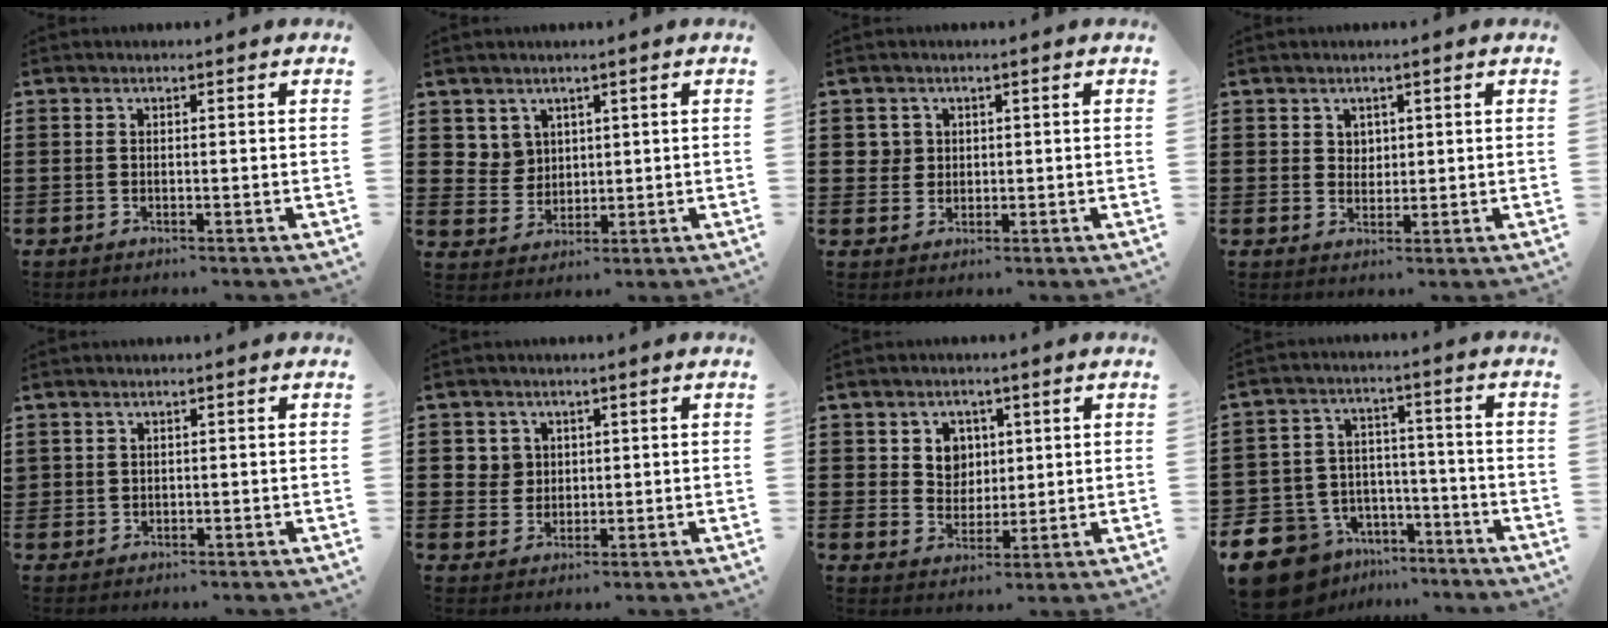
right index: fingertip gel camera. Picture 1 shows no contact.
{"total": 4.4, "force": [2.3, 3.7, 0.4], "torque": [-0.028, 0.009, 0.045]}
{"total": 3.0, "force": [0.7, 2.8, 0.6], "torque": [-0.025, 0.010, 0.013]}
{"total": 2.1, "force": [1.2, 1.7, 0.4], "torque": [-0.013, 0.008, 0.021]}
{"total": 1.2, "force": [0.8, 0.9, 0.1], "torque": [-0.006, 0.003, 0.015]}
{"total": 3.7, "force": [1.4, 3.4, 0.5], "torque": [-0.026, 0.013, 0.025]}
{"total": 4.6, "force": [1.7, 4.1, 1.3], "torque": [-0.038, 0.011, 0.027]}
{"total": 11.2, "force": [-8.2, 7.0, 3.0], "torque": [-0.102, 0.035, -0.156]}